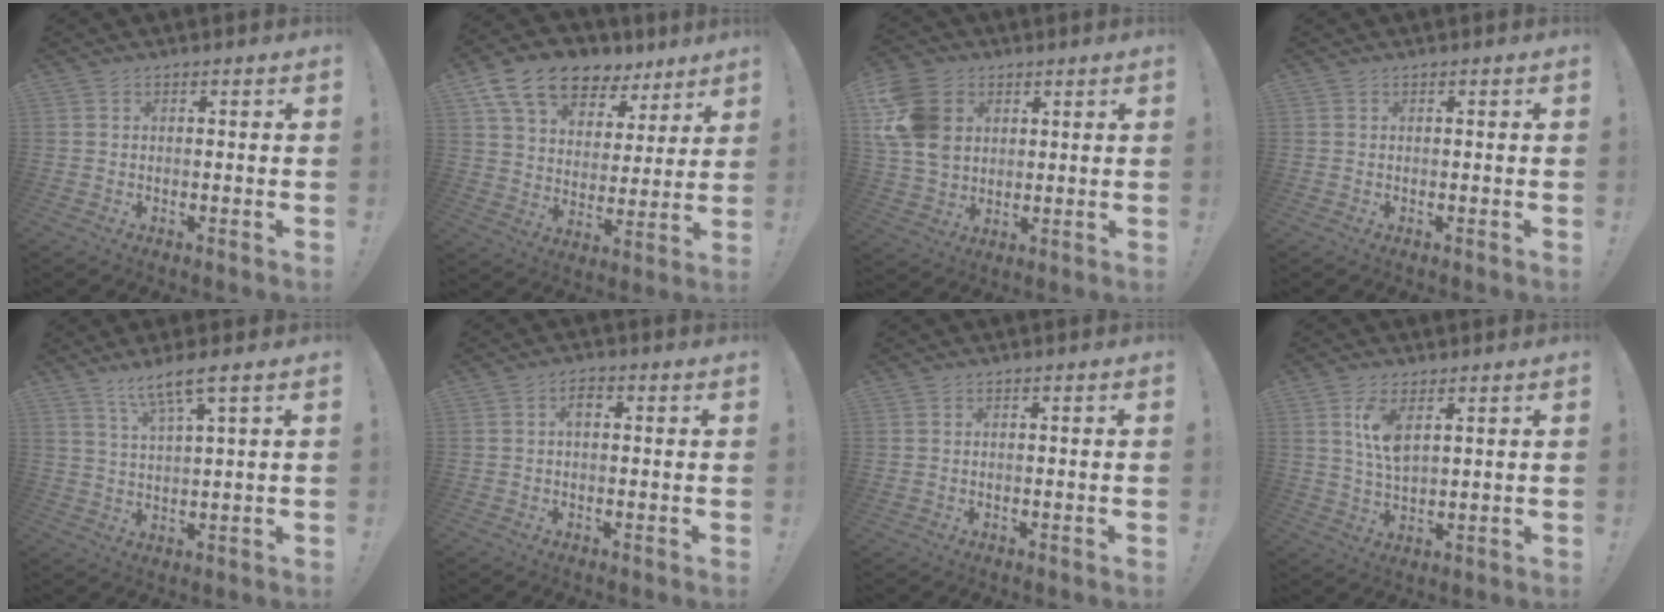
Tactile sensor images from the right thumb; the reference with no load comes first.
{"total": 15.6, "force": [10.4, 9.2, 7.0], "torque": [-0.118, -0.066, 0.192]}
{"total": 15.6, "force": [4.8, 12.0, 8.8], "torque": [-0.166, -0.013, 0.098]}
{"total": 0.0}
{"total": 6.7, "force": [4.6, 0.3, 4.9], "torque": [-0.094, -0.020, 0.077]}
{"total": 2.5, "force": [0.6, 1.2, 2.0], "torque": [-0.032, 0.004, 0.006]}
{"total": 0.0}
{"total": 8.0, "force": [3.7, 3.4, 6.3], "torque": [-0.113, -0.018, 0.063]}